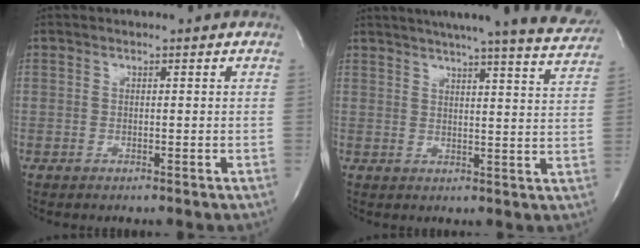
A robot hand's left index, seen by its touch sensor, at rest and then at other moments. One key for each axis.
{"total": 21.9, "fx": 19.8, "fy": 0.5, "fz": 9.3, "tx": -0.138, "ty": -0.048, "tz": 0.230}